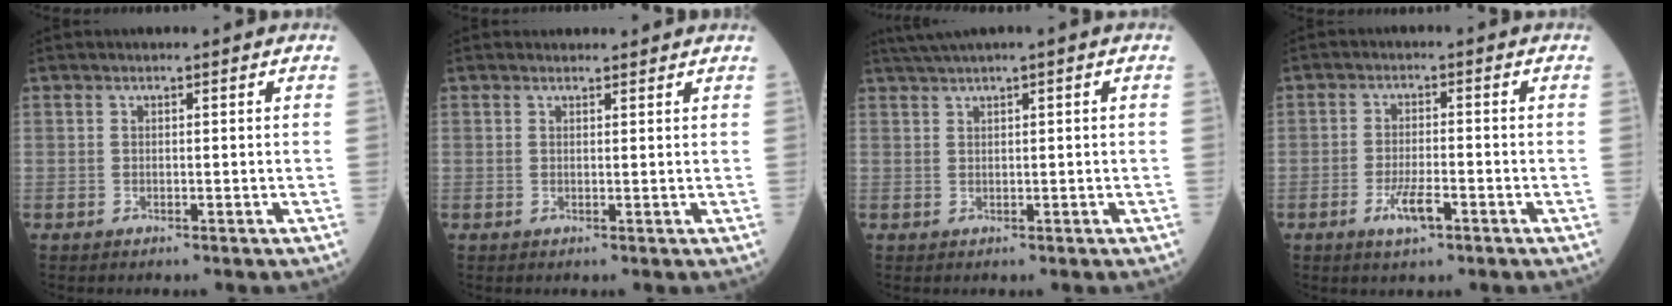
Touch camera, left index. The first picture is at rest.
{"total": 2.2, "force": [2.1, 0.3, 0.1], "torque": [-0.010, 0.010, 0.026]}
{"total": 2.7, "force": [1.9, -0.5, 1.9], "torque": [-0.044, 0.015, 0.041]}
{"total": 4.4, "force": [-2.4, 0.9, 3.6], "torque": [-0.075, -0.003, -0.042]}